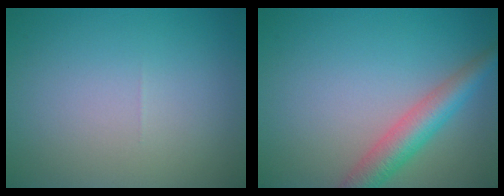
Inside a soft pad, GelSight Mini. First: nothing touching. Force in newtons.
{"total": 4.4, "press": 4.4, "slide": 0.1}